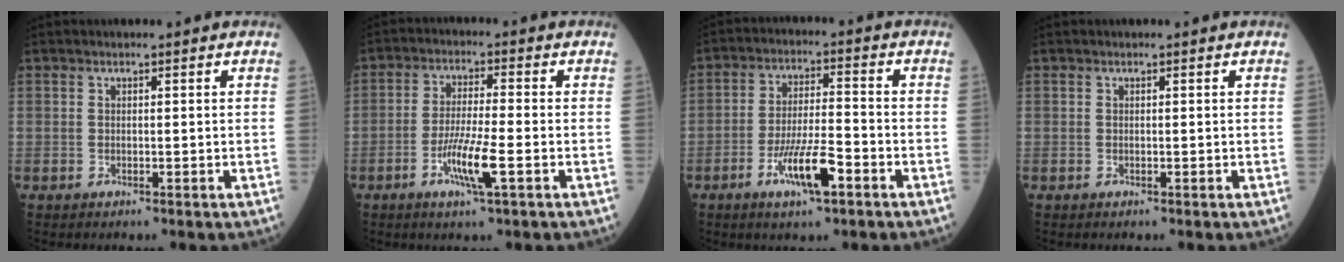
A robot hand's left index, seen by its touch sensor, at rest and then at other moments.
{"total": 6.6, "force": [-2.7, 0.1, 6.0], "torque": [-0.120, -0.014, -0.055]}
{"total": 8.2, "force": [-4.2, 1.3, 6.9], "torque": [-0.132, -0.008, -0.076]}
{"total": 0.0}